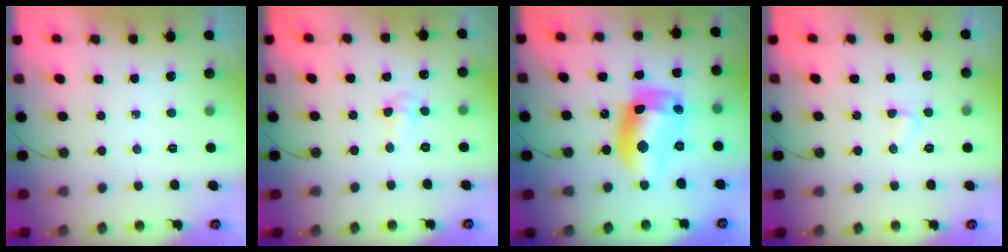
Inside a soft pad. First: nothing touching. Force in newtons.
{"total": 3.6, "press": 2.6, "slide": 2.5}
{"total": 17.3, "press": 16.6, "slide": 4.7}
{"total": 3.6, "press": 3.6, "slide": 0.5}